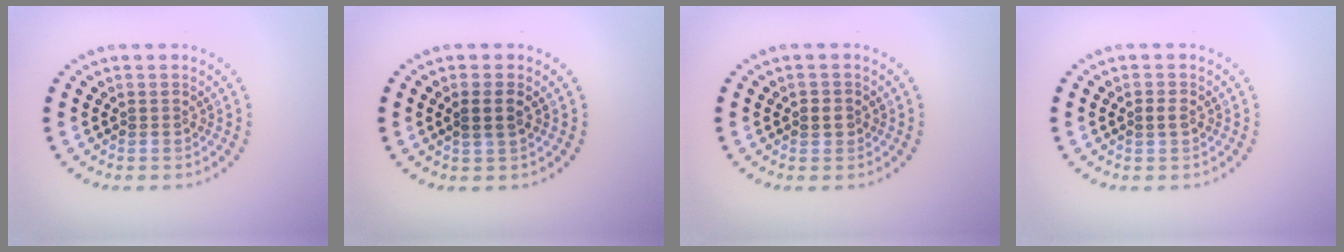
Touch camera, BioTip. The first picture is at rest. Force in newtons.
{"total": 1.7, "press": 1.5, "slide": 0.7}
{"total": 1.1, "press": 1.1, "slide": 0.4}
{"total": 0.9, "press": 0.9, "slide": 0.0}